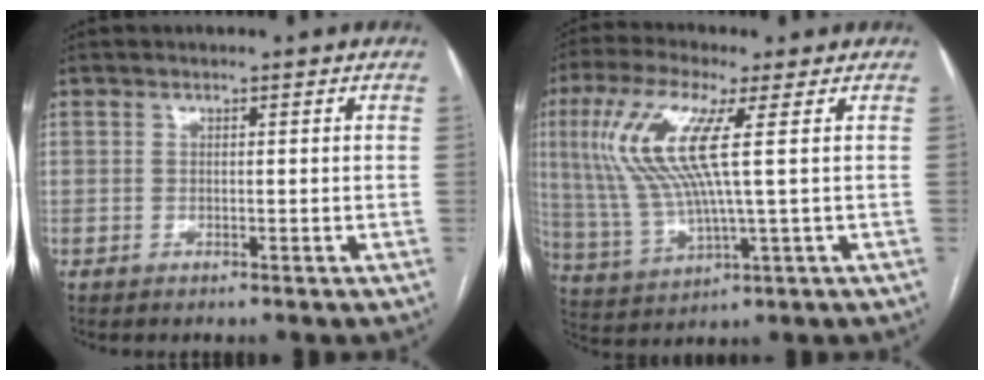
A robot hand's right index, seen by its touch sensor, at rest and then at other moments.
{"total": 12.5, "force": [3.0, 1.3, 12.0], "torque": [-0.285, 0.007, 0.059]}